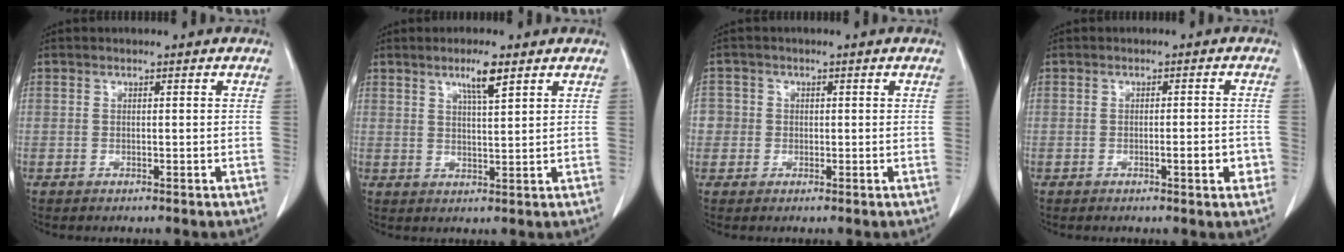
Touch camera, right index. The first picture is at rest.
{"total": 4.4, "force": [2.7, 0.2, 3.5], "torque": [-0.061, -0.003, 0.046]}
{"total": 2.6, "force": [-0.2, 2.6, 0.0], "torque": [0.014, 0.008, -0.008]}
{"total": 3.4, "force": [-1.2, 0.6, 3.1], "torque": [-0.040, 0.000, -0.015]}